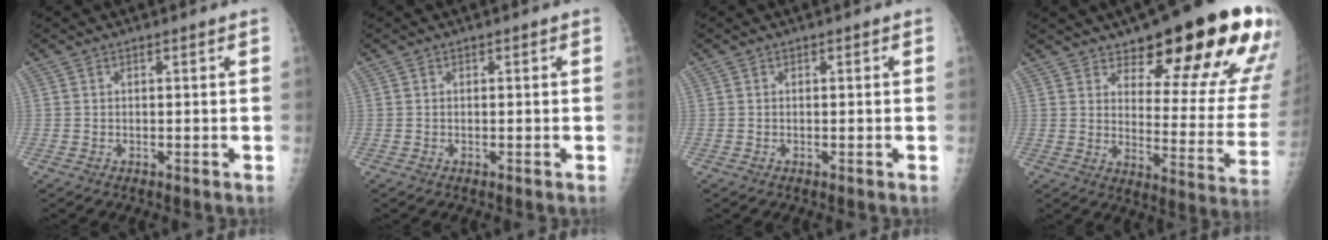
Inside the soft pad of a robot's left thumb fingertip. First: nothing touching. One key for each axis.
{"total": 0.0}
{"total": 0.0}
{"total": 24.0, "fx": 14.6, "fy": 7.5, "fz": 17.5, "tx": -0.185, "ty": -0.075, "tz": 0.196}